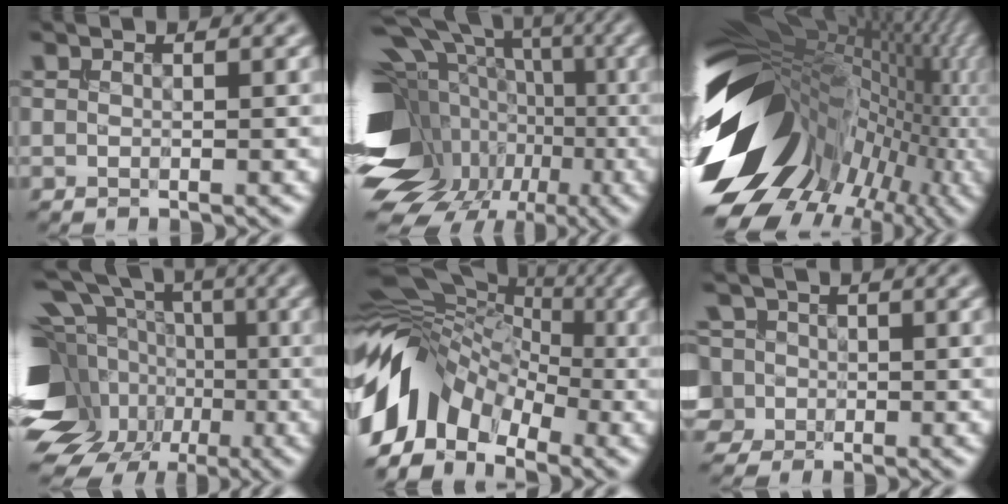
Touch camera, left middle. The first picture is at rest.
{"total": 18.8, "force": [-3.8, 13.6, 12.4], "torque": [-0.214, 0.025, -0.042]}
{"total": 18.3, "force": [-1.2, 12.1, 13.7], "torque": [-0.224, -0.012, 0.009]}
{"total": 19.1, "force": [-2.4, 15.7, 10.5], "torque": [-0.218, 0.028, -0.060]}
{"total": 10.4, "force": [-3.4, 7.4, 6.5], "torque": [-0.118, 0.013, -0.084]}
{"total": 6.7, "force": [1.5, 5.8, 3.0], "torque": [-0.062, 0.036, -0.007]}